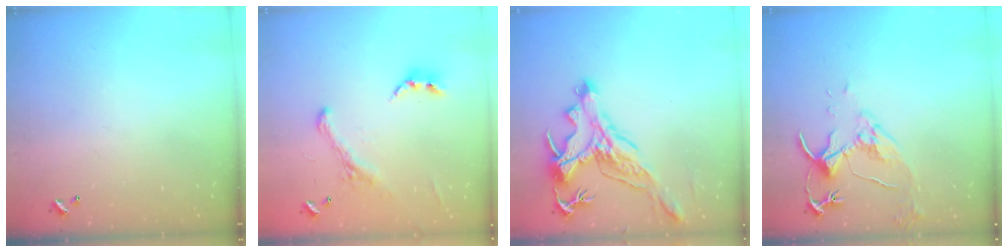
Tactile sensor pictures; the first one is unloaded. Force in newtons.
{"total": 2.9, "press": 2.7, "slide": 1.2}
{"total": 3.9, "press": 3.5, "slide": 1.6}
{"total": 5.6, "press": 5.6, "slide": 0.6}